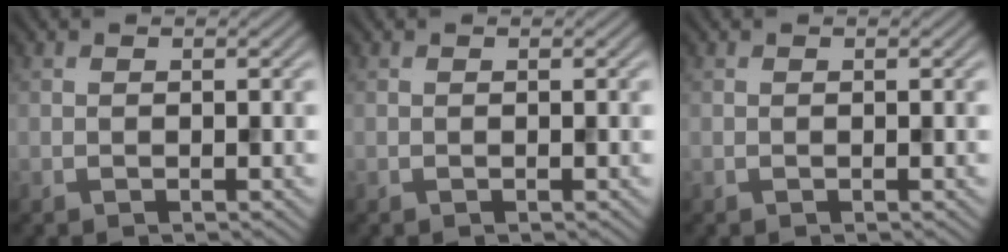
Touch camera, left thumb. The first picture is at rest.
{"total": 0.0}
{"total": 0.0}